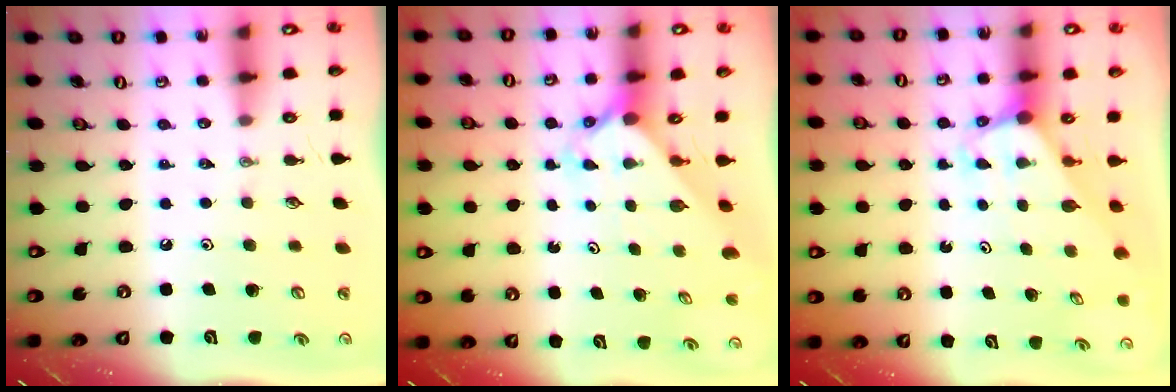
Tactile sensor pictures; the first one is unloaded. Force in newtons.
{"total": 2.4, "press": 2.3, "slide": 0.3}
{"total": 3.1, "press": 3.1, "slide": 0.0}